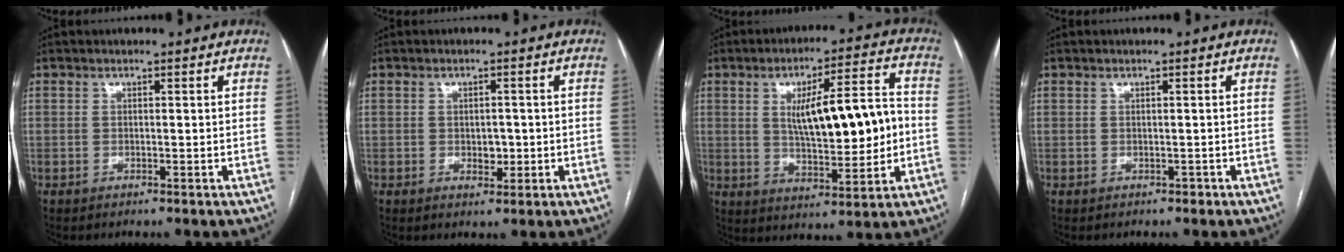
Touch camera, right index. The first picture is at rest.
{"total": 2.5, "force": [-0.4, 1.6, 1.9], "torque": [-0.024, 0.001, 0.000]}
{"total": 14.3, "force": [0.6, 3.2, 13.9], "torque": [-0.222, 0.017, 0.017]}
{"total": 0.7, "force": [-0.2, 0.7, 0.1], "torque": [-0.001, 0.003, -0.002]}